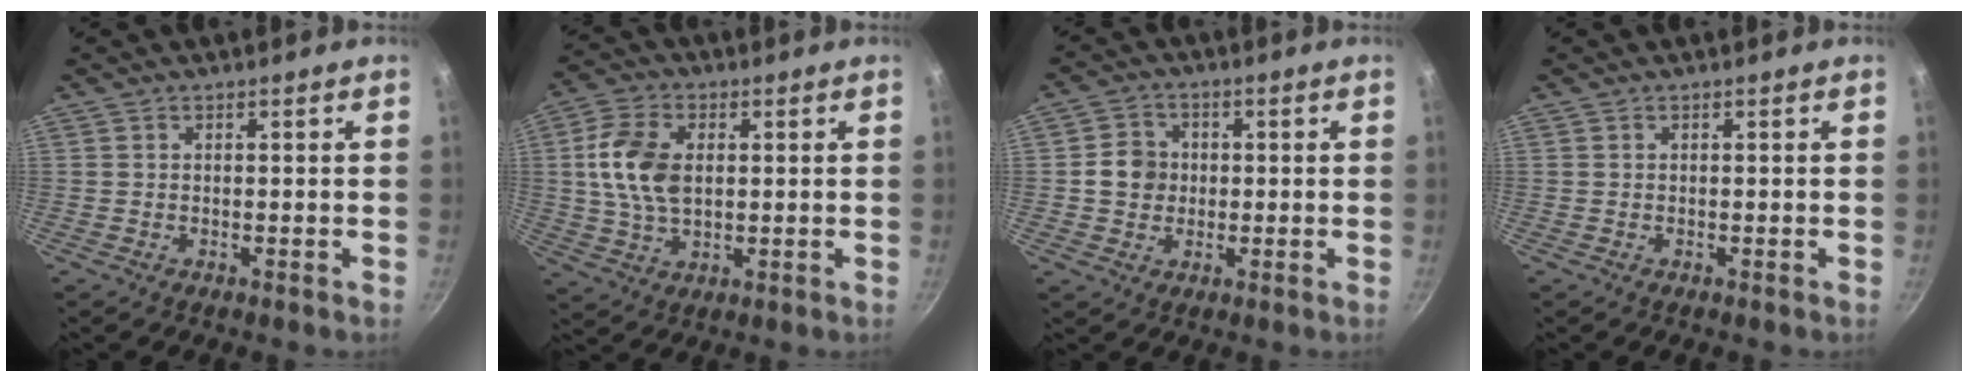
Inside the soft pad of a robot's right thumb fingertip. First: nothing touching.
{"total": 11.1, "force": [1.5, 7.1, 8.5], "torque": [-0.153, 0.004, 0.026]}
{"total": 5.8, "force": [0.0, 5.3, 2.4], "torque": [-0.014, 0.010, -0.010]}
{"total": 0.0}